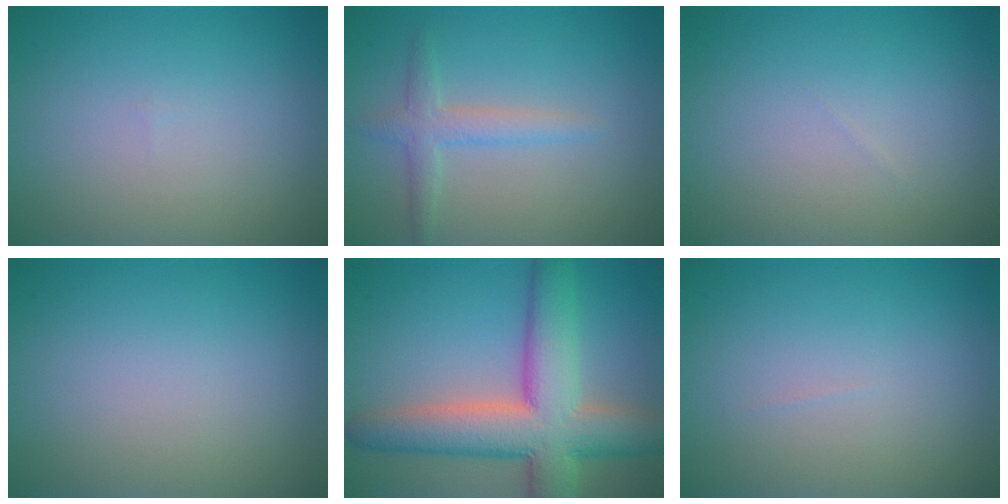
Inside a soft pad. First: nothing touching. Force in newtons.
{"total": 2.2, "press": 2.2, "slide": 0.0}
{"total": 0.0}
{"total": 0.0}
{"total": 9.9, "press": 9.8, "slide": 0.7}
{"total": 0.0}